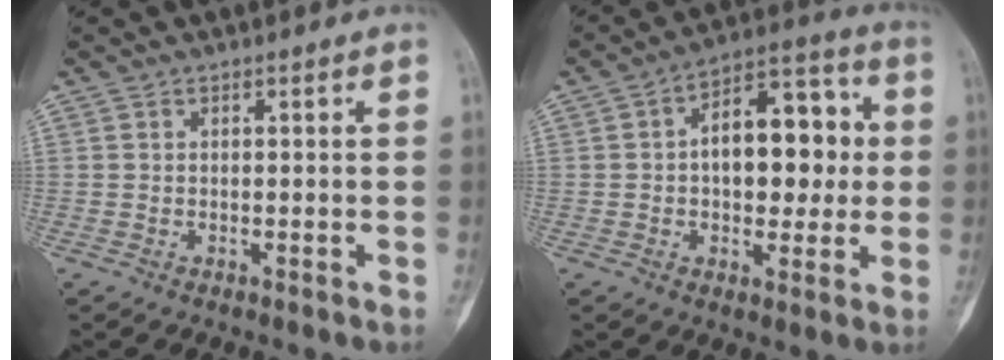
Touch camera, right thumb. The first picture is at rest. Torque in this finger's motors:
{"motor_torque": [0.86, 1.74, 0.67, -0.67, 0.24]}